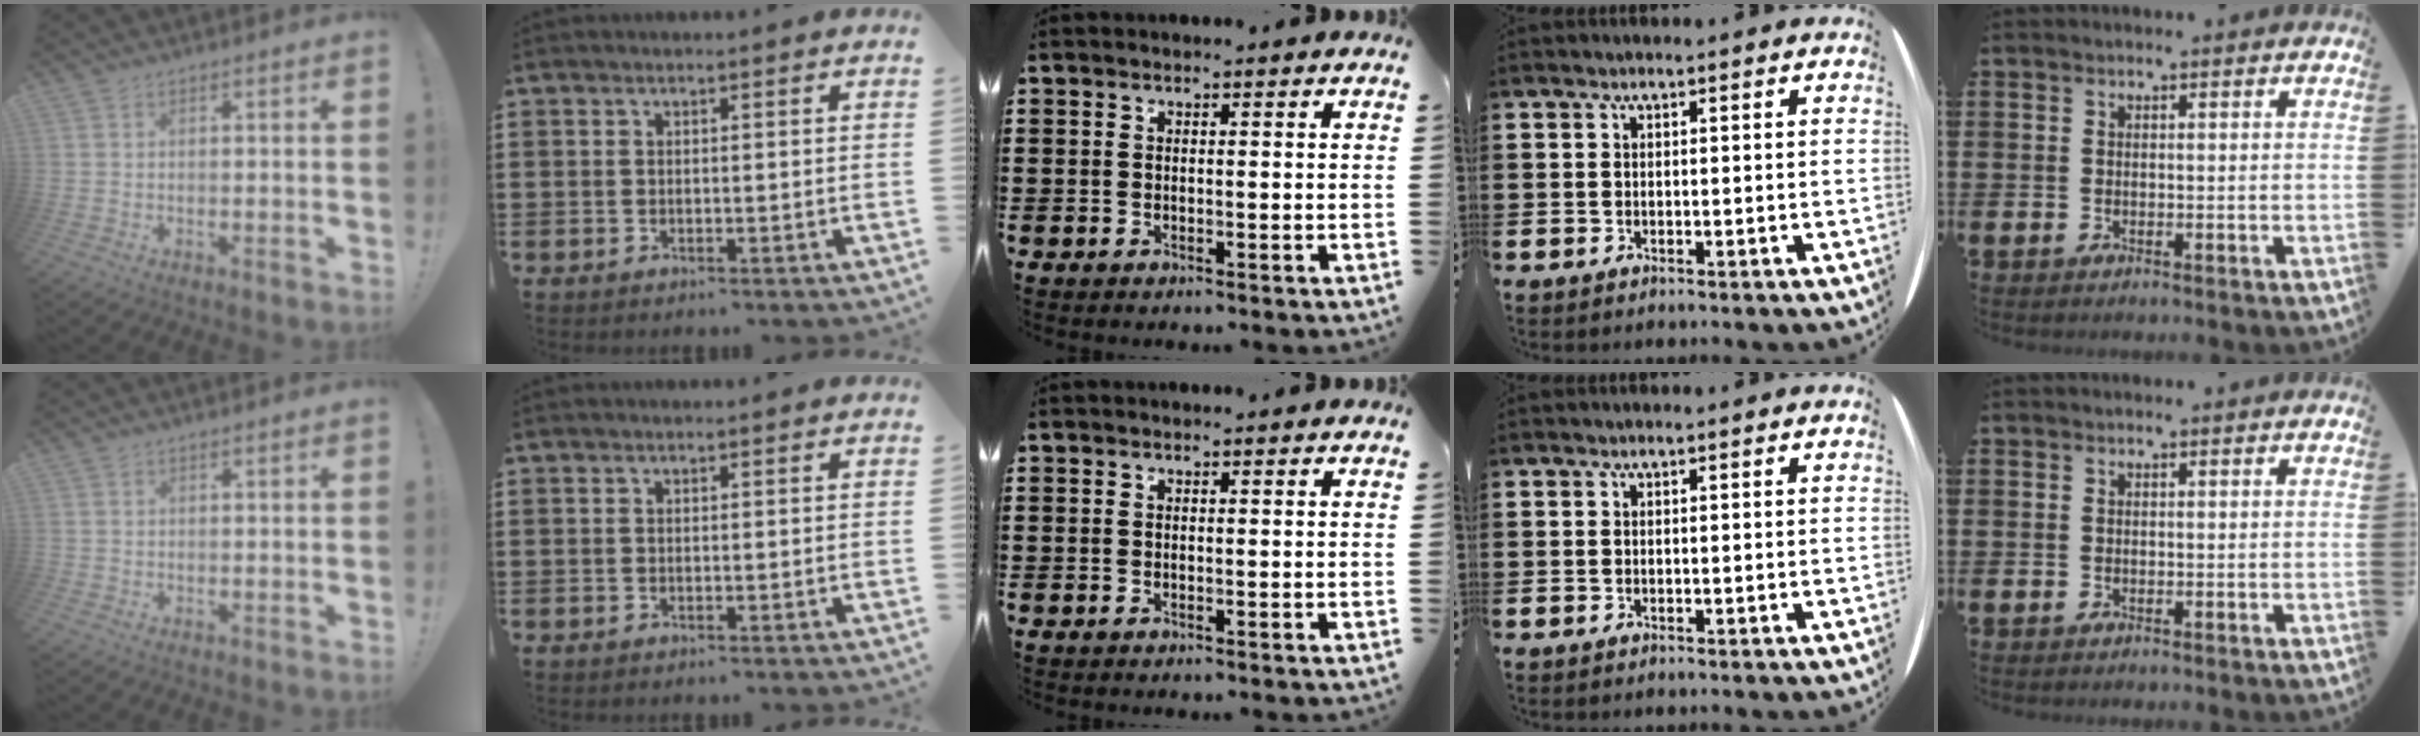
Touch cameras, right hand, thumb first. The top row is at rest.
{"thumb": {"total": 0.5, "force": [-0.3, 0.4, 0.1], "torque": [0.000, 0.001, -0.005]}}